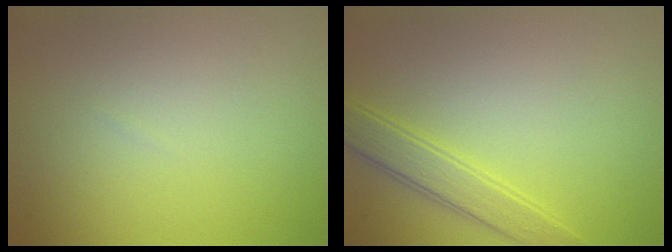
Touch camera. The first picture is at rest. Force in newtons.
{"total": 2.8, "press": 2.8, "slide": 0.1}